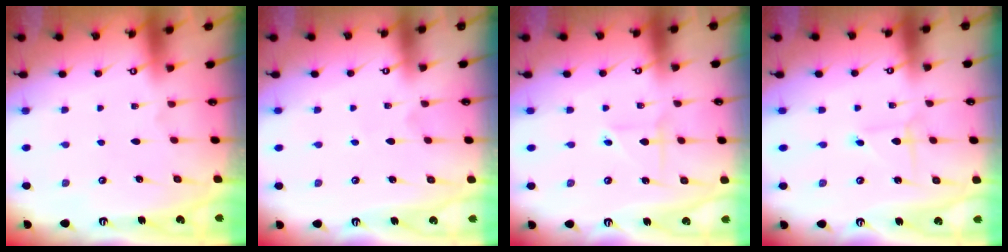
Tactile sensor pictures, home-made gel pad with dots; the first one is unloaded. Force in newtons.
{"total": 2.8, "press": 2.7, "slide": 0.3}
{"total": 2.5, "press": 2.5, "slide": 0.2}
{"total": 0.9, "press": 0.9, "slide": 0.0}